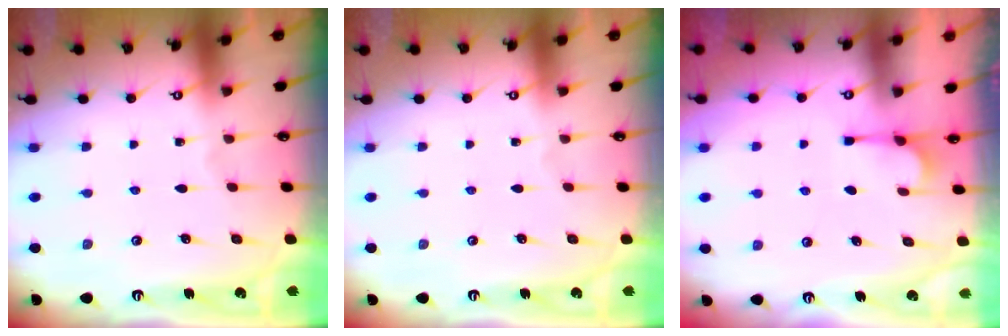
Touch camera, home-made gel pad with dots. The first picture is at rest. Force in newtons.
{"total": 0.0}
{"total": 3.7, "press": 3.5, "slide": 1.1}